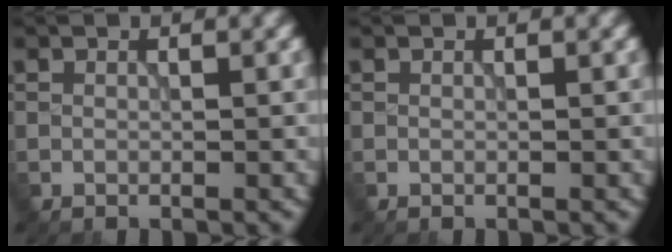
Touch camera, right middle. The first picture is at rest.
{"total": 0.0}